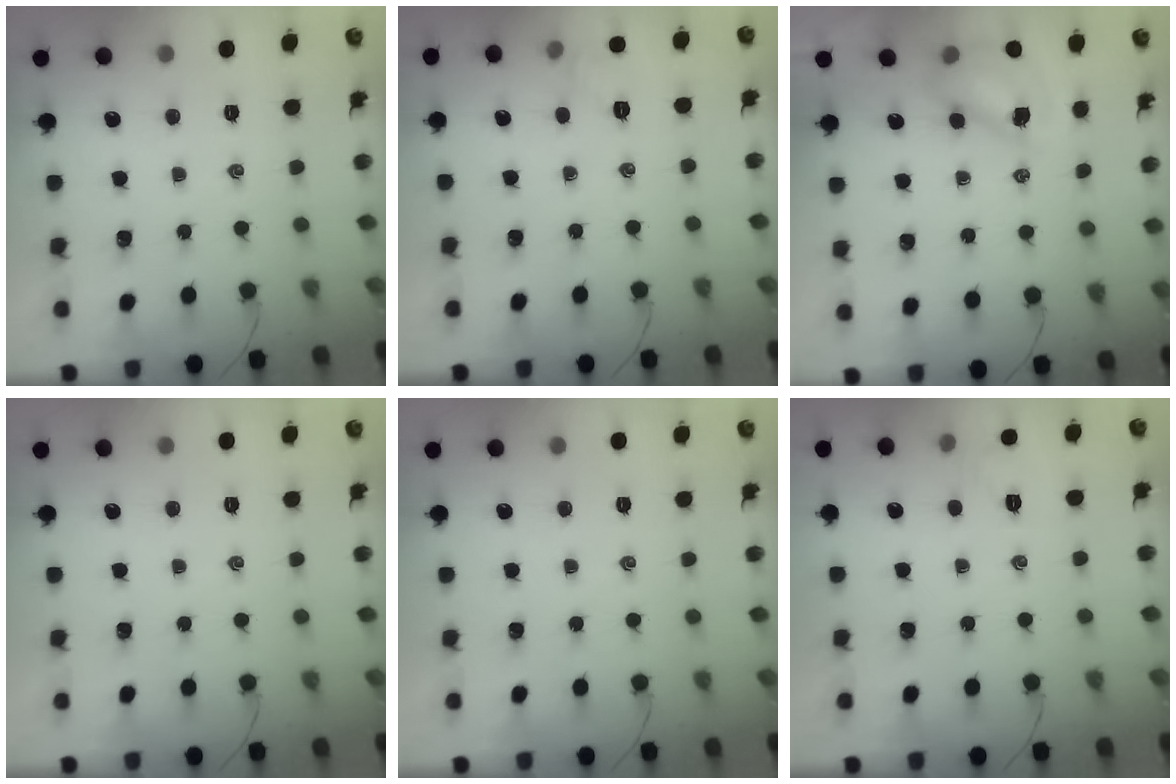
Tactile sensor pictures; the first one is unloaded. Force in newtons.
{"total": 5.5, "press": 5.2, "slide": 1.7}
{"total": 8.0, "press": 7.8, "slide": 1.8}
{"total": 0.0}
{"total": 0.0}
{"total": 5.9, "press": 5.6, "slide": 1.9}